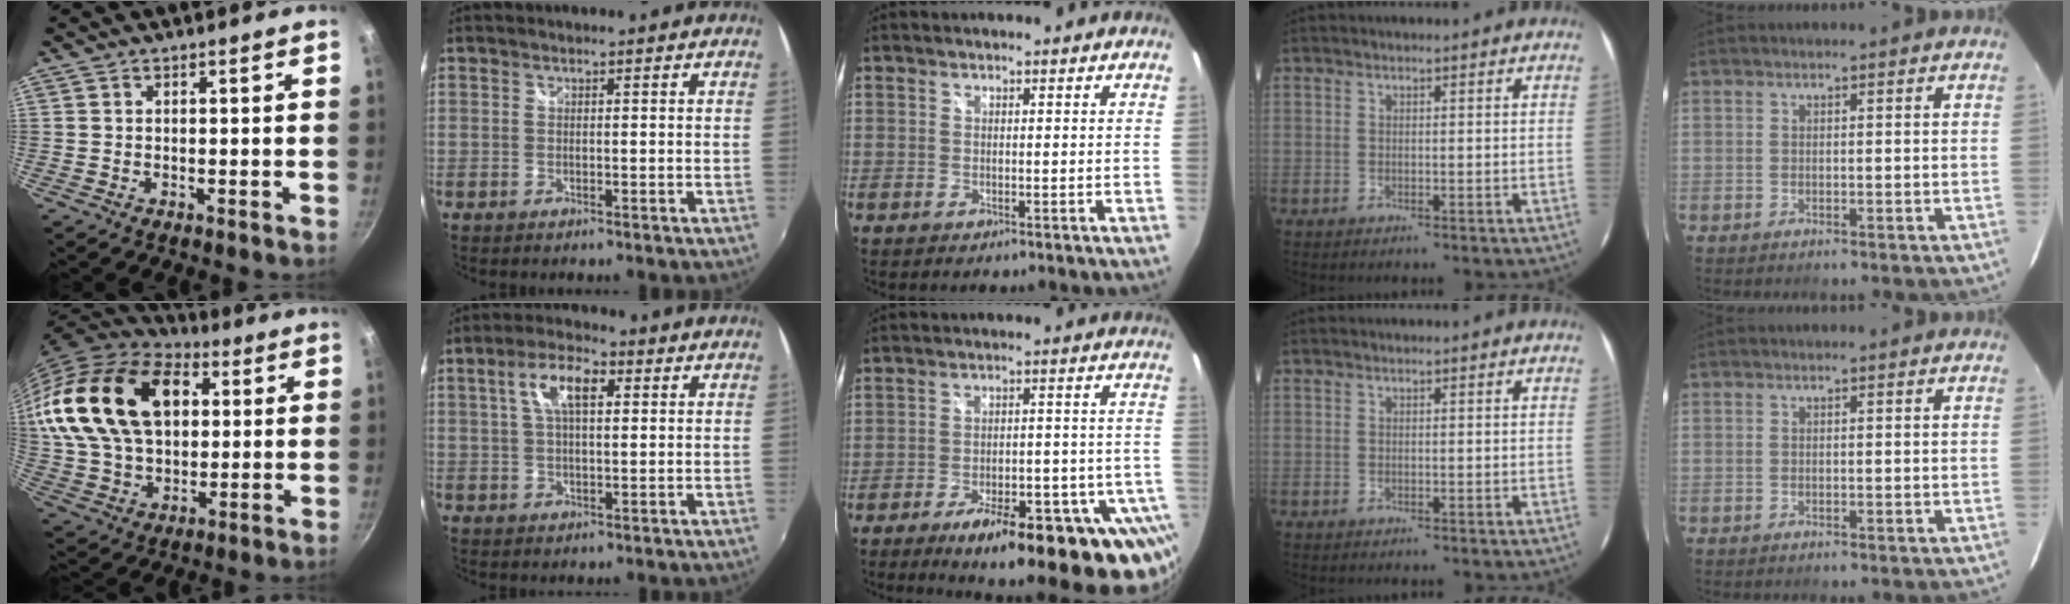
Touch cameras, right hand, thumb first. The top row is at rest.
{"thumb": {"total": 26.0, "force": [6.9, 17.0, 18.5], "torque": [-0.321, 0.001, 0.124]}, "index": {"total": 7.8, "force": [2.4, 3.4, 6.6], "torque": [-0.124, 0.018, 0.041]}, "middle": {"total": 25.2, "force": [-17.7, 7.2, 16.4], "torque": [-0.206, -0.016, -0.226]}}